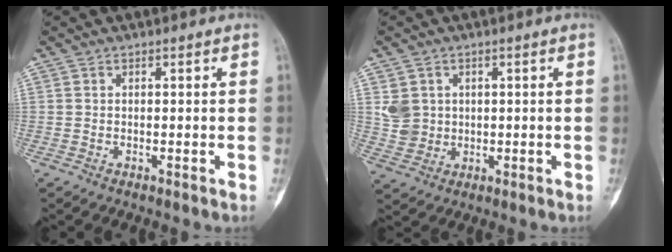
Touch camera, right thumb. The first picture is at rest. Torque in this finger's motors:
{"motor_torque": [-0.58, 0.27, -0.04, 0.10, 0.00]}